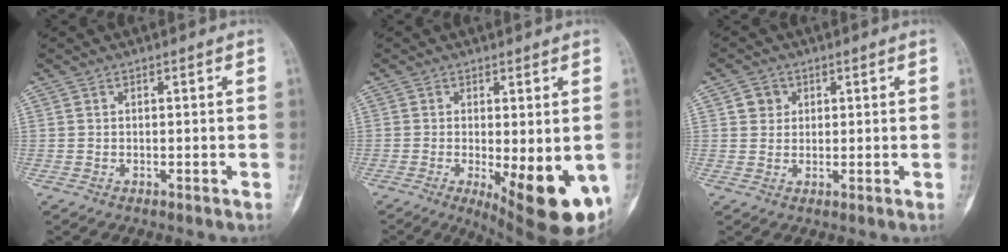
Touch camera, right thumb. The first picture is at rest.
{"total": 14.5, "force": [-4.2, 4.9, 12.9], "torque": [-0.135, -0.018, -0.041]}
{"total": 3.0, "force": [1.1, 2.7, 0.8], "torque": [0.003, -0.003, 0.014]}